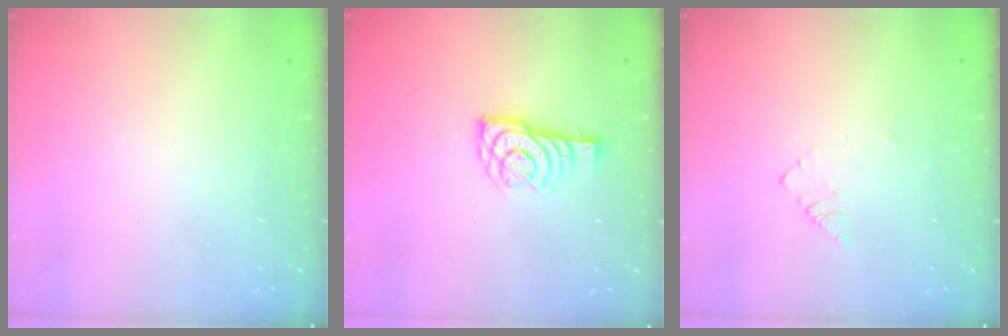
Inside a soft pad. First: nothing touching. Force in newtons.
{"total": 10.5, "press": 10.5, "slide": 0.7}
{"total": 5.1, "press": 5.0, "slide": 0.9}